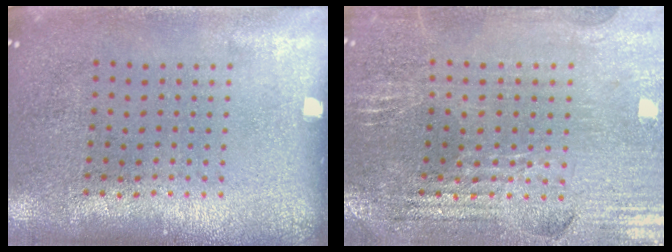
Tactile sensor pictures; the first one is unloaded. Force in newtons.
{"total": 2.8, "press": 2.8, "slide": 0.4}